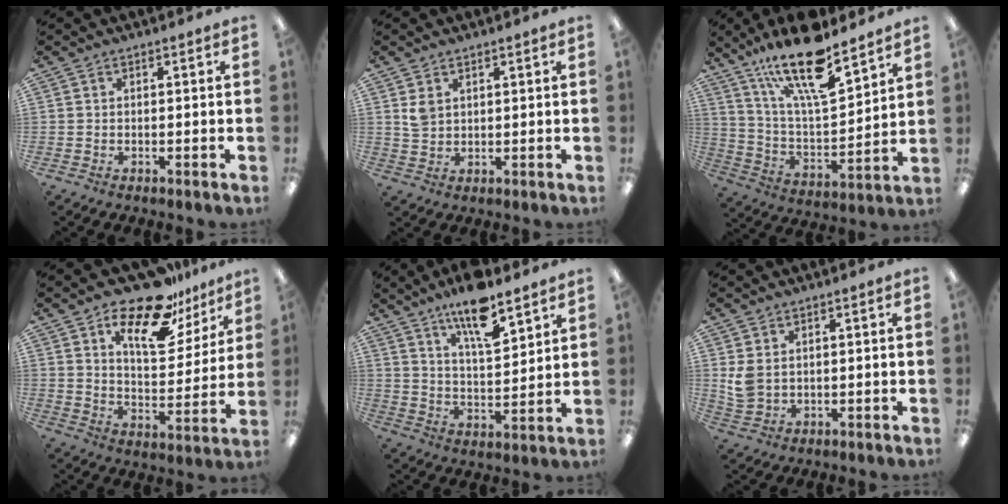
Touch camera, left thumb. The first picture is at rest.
{"total": 3.2, "force": [1.8, 2.2, 1.5], "torque": [-0.026, -0.003, 0.033]}
{"total": 20.5, "force": [14.8, 5.9, 12.9], "torque": [-0.219, -0.092, 0.249]}
{"total": 19.0, "force": [13.4, 8.1, 10.8], "torque": [-0.170, -0.076, 0.225]}
{"total": 13.0, "force": [9.8, 3.5, 7.7], "torque": [-0.126, -0.056, 0.166]}
{"total": 4.7, "force": [2.0, 3.2, 2.8], "torque": [-0.062, -0.004, 0.039]}